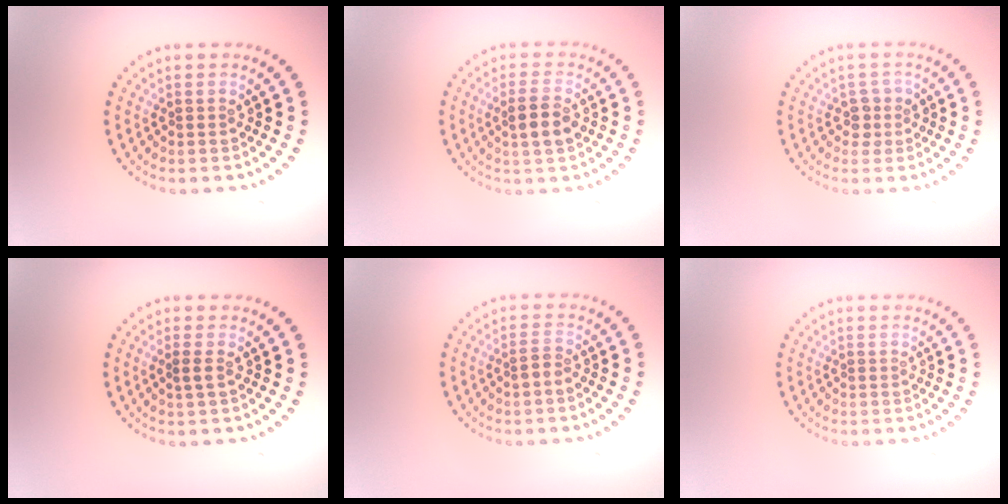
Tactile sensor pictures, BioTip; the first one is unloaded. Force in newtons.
{"total": 2.7, "press": 2.7, "slide": 0.6}
{"total": 1.7, "press": 1.5, "slide": 0.6}
{"total": 0.8, "press": 0.7, "slide": 0.3}
{"total": 1.2, "press": 1.1, "slide": 0.5}
{"total": 0.0}